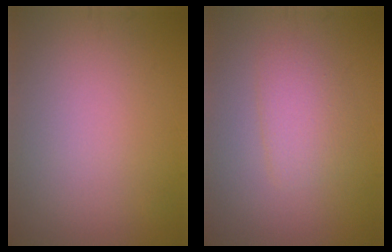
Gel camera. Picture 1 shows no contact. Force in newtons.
{"total": 2.4, "press": 2.4, "slide": 0.1}